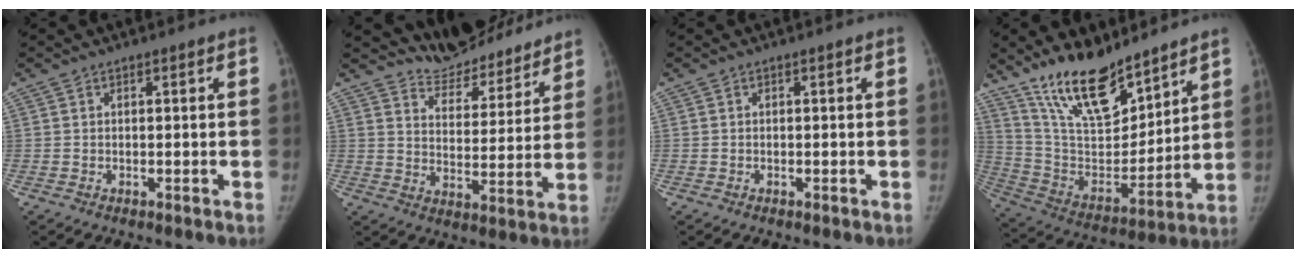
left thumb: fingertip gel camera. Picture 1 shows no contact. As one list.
[{"total": 12.5, "force": [12.0, 3.0, 1.5], "torque": [0.003, -0.084, 0.184]}, {"total": 0.0}, {"total": 19.2, "force": [14.6, 7.1, 10.2], "torque": [-0.136, -0.089, 0.272]}]